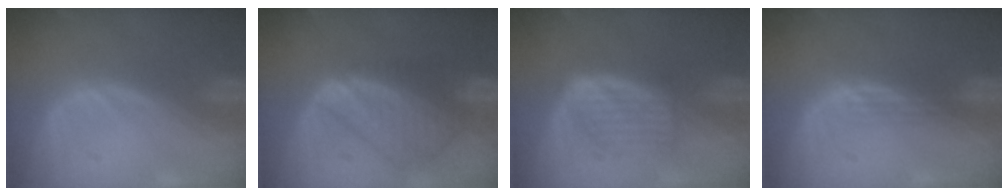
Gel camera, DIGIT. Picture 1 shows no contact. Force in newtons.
{"total": 9.0, "press": 7.7, "slide": 4.6}
{"total": 5.9, "press": 5.4, "slide": 2.4}
{"total": 1.8, "press": 1.3, "slide": 1.2}